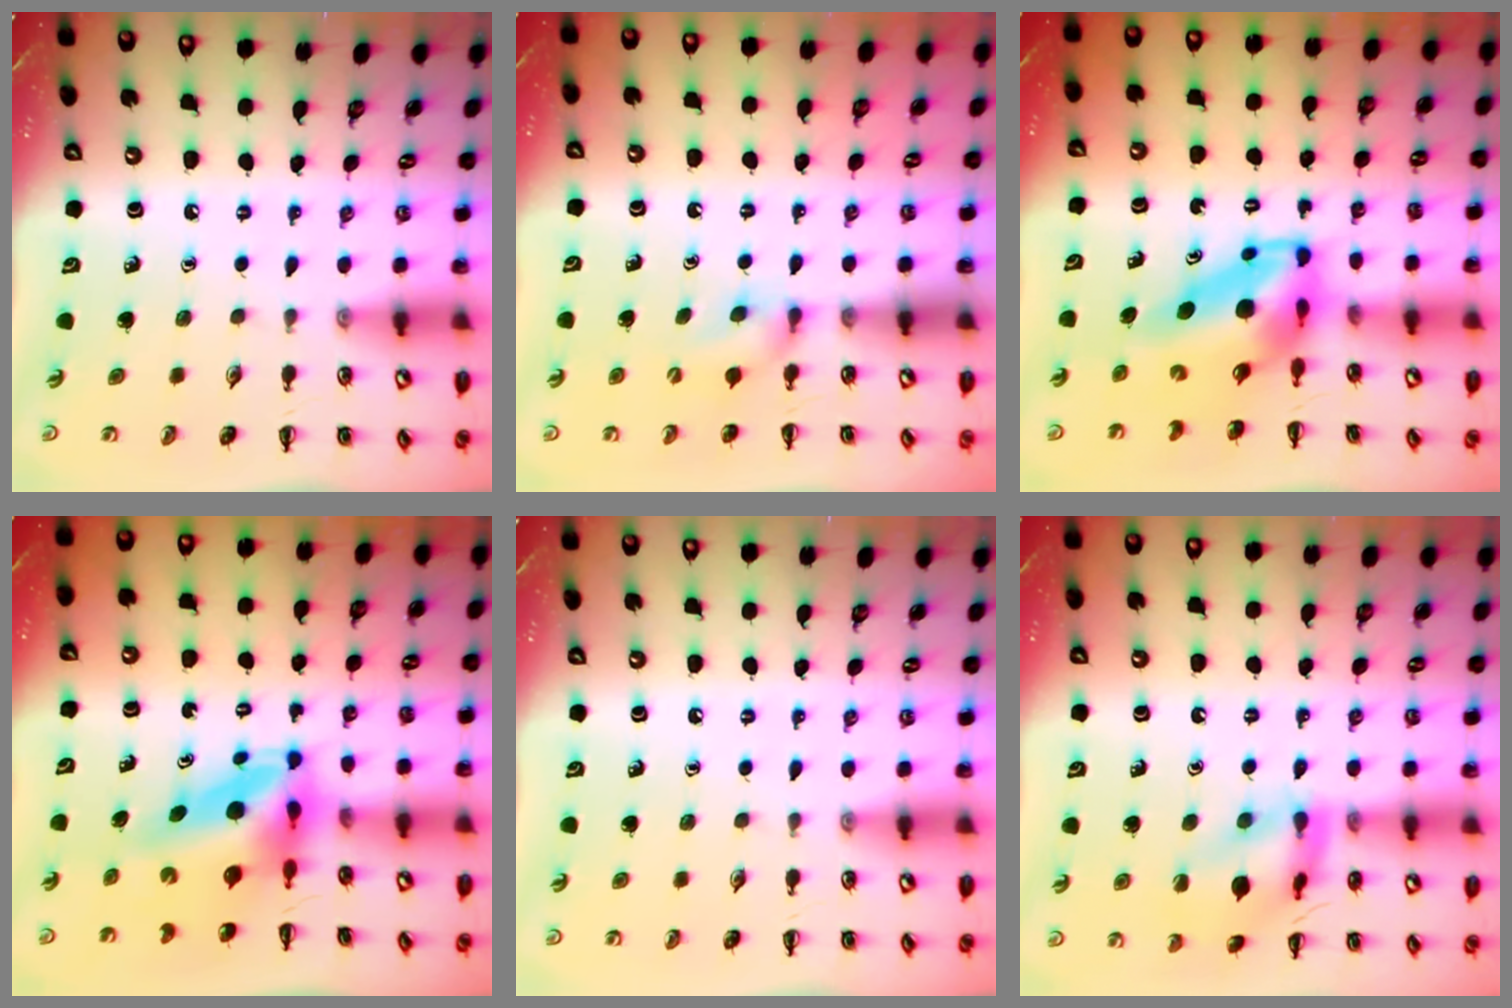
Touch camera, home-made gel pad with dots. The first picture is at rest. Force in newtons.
{"total": 6.6, "press": 6.3, "slide": 1.8}
{"total": 8.0, "press": 7.6, "slide": 2.5}
{"total": 6.5, "press": 6.2, "slide": 2.0}
{"total": 0.0}
{"total": 13.2, "press": 13.1, "slide": 1.0}